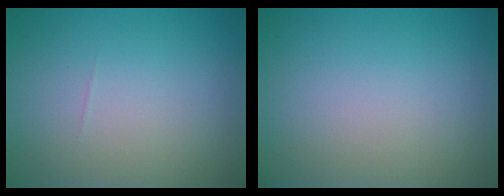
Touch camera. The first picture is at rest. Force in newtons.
{"total": 0.0}